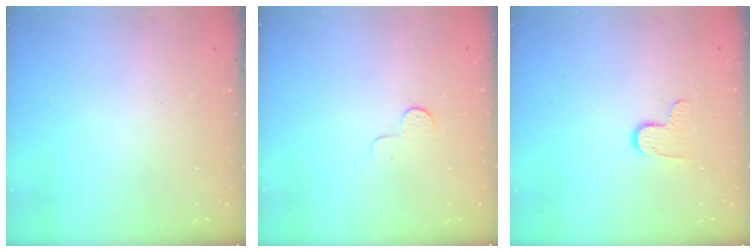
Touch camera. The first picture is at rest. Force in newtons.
{"total": 3.9, "press": 3.9, "slide": 0.4}
{"total": 6.9, "press": 6.8, "slide": 0.6}